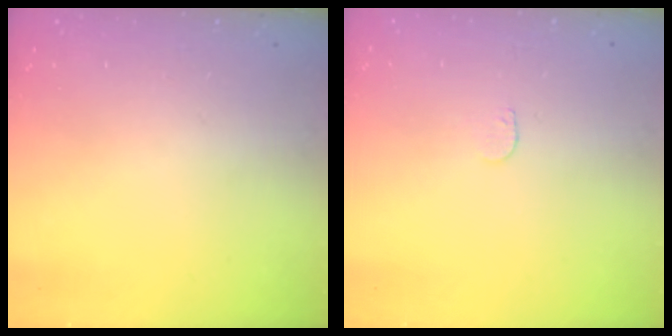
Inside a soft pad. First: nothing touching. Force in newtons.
{"total": 3.2, "press": 3.2, "slide": 0.3}